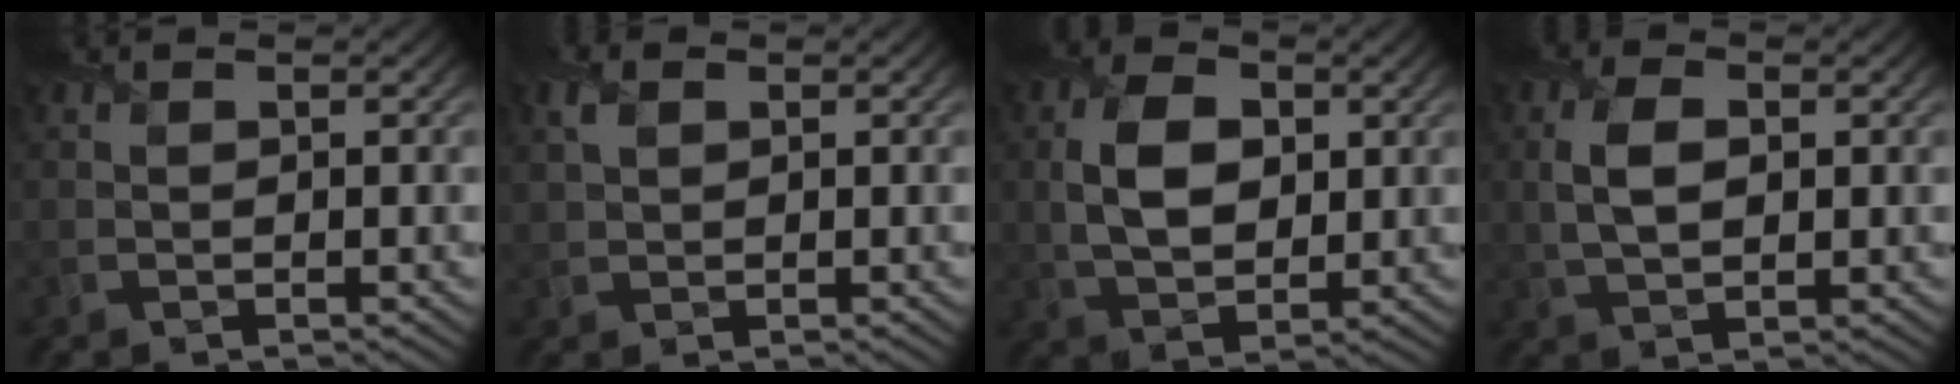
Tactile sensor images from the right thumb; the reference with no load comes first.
{"total": 2.8, "force": [1.2, 1.8, 1.9], "torque": [-0.050, 0.006, 0.023]}
{"total": 7.7, "force": [1.0, 4.9, 5.8], "torque": [-0.123, 0.002, 0.017]}
{"total": 4.9, "force": [0.5, 2.8, 4.0], "torque": [-0.094, -0.001, 0.010]}